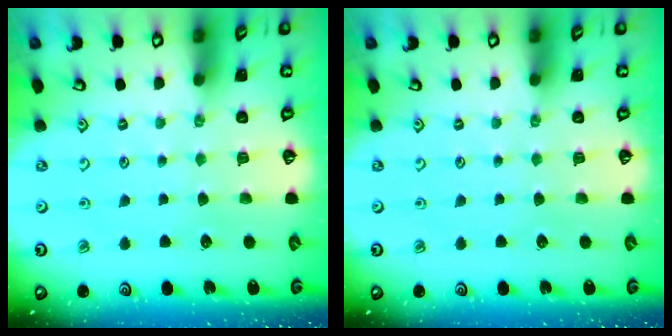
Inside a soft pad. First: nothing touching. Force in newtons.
{"total": 0.0}